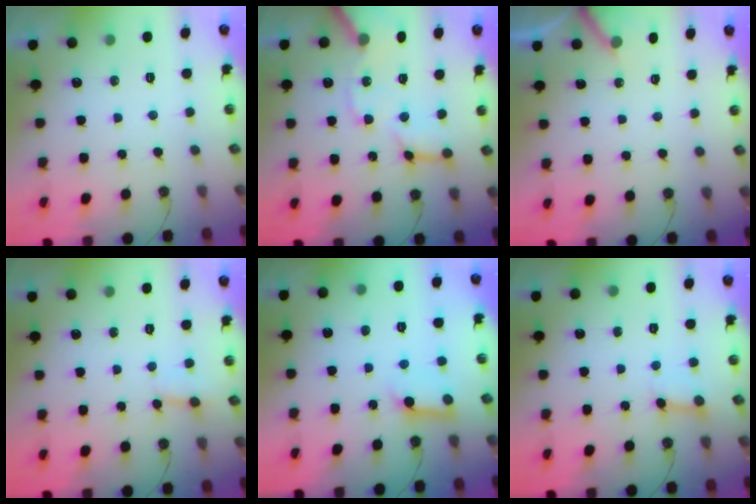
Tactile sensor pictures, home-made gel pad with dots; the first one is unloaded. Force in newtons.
{"total": 13.1, "press": 13.0, "slide": 1.7}
{"total": 5.9, "press": 5.8, "slide": 0.5}
{"total": 2.6, "press": 2.6, "slide": 0.2}
{"total": 7.9, "press": 7.9, "slide": 0.9}
{"total": 2.4, "press": 2.4, "slide": 0.0}